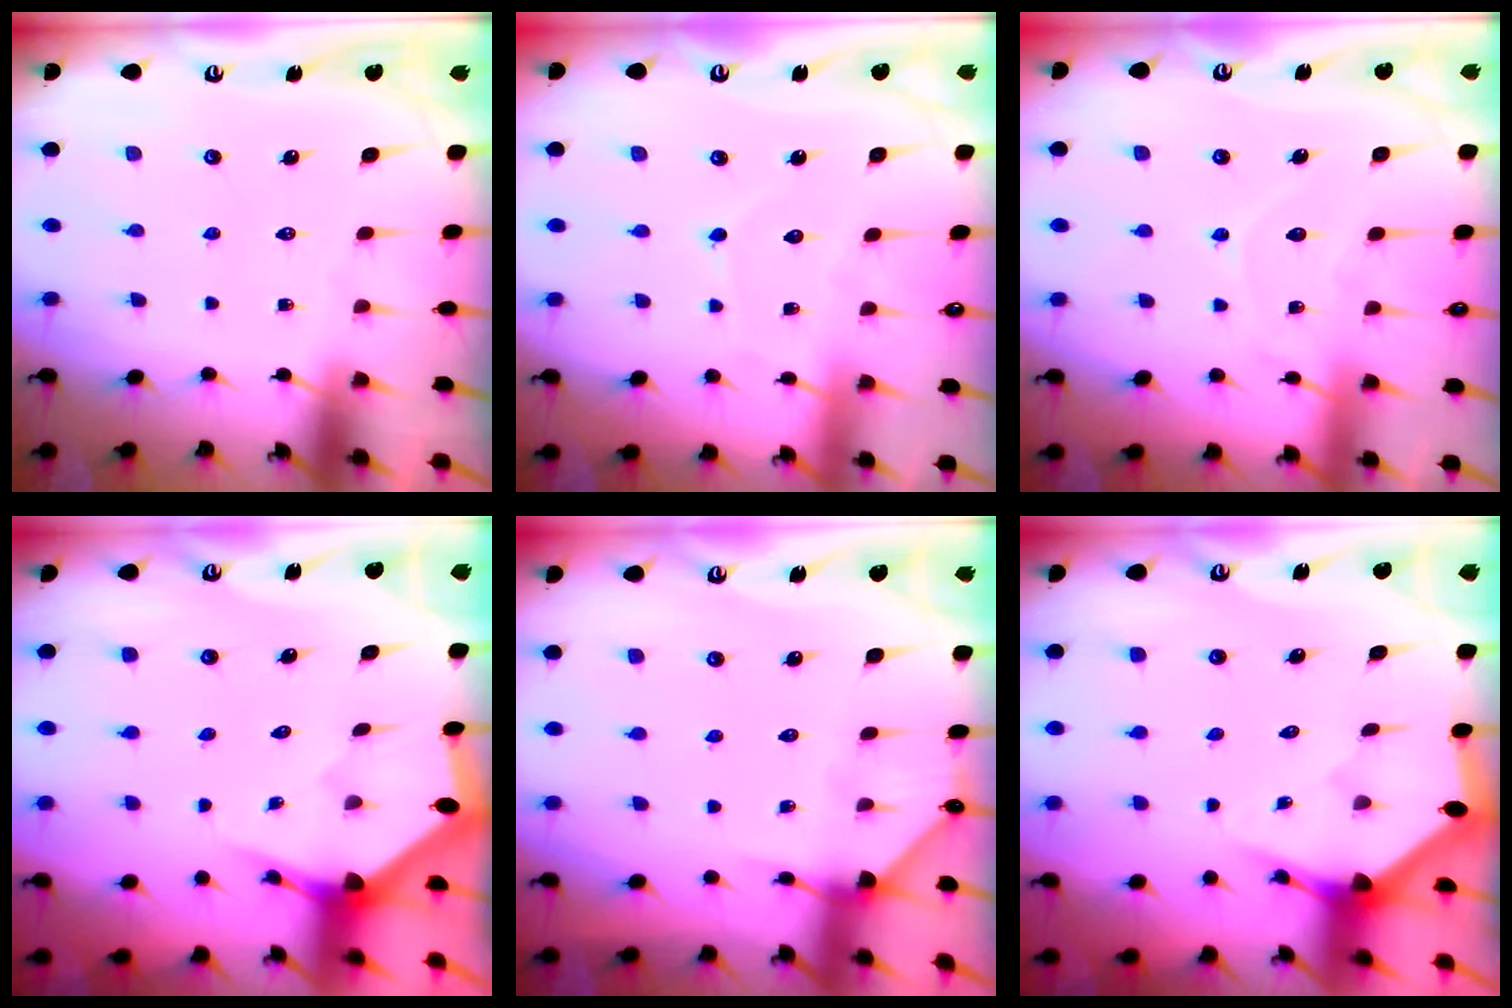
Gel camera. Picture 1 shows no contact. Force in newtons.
{"total": 4.6, "press": 4.5, "slide": 0.5}
{"total": 7.9, "press": 7.9, "slide": 0.6}
{"total": 2.9, "press": 2.9, "slide": 0.1}
{"total": 4.6, "press": 4.6, "slide": 0.2}
{"total": 3.4, "press": 3.4, "slide": 0.2}